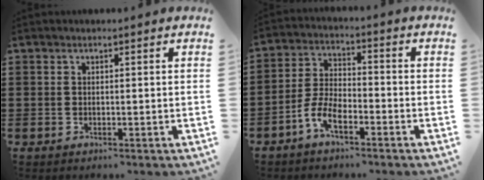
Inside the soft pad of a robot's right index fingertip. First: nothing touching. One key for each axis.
{"total": 5.8, "fx": -3.4, "fy": 2.3, "fz": 4.1, "tx": -0.103, "ty": 0.001, "tz": -0.073}